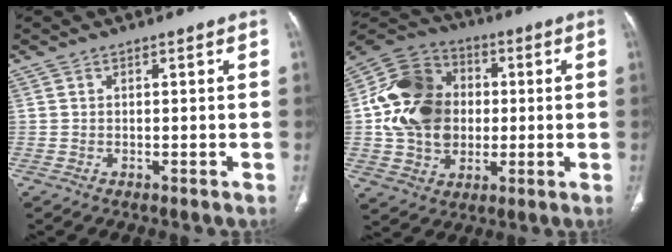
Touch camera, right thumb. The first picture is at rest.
{"total": 18.9, "force": [1.0, 14.9, 11.6], "torque": [-0.195, 0.016, 0.017]}